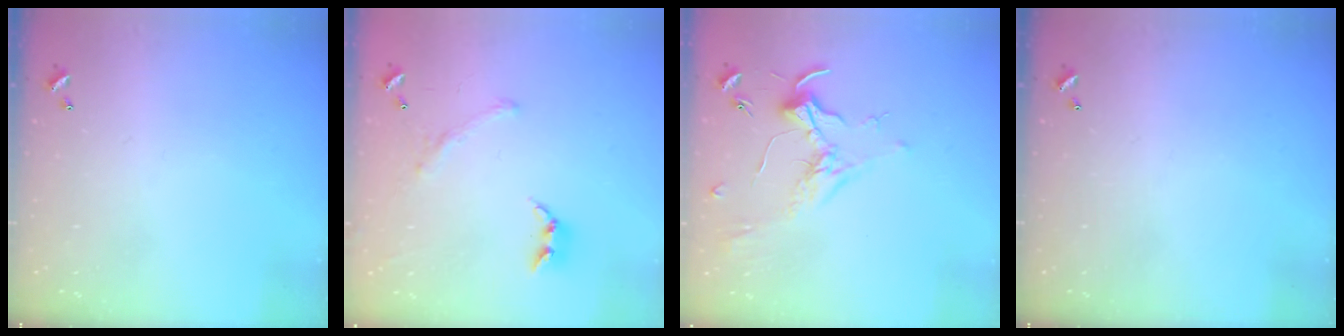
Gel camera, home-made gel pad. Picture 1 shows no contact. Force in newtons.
{"total": 1.5, "press": 1.0, "slide": 1.2}
{"total": 1.7, "press": 1.6, "slide": 0.7}
{"total": 0.0}